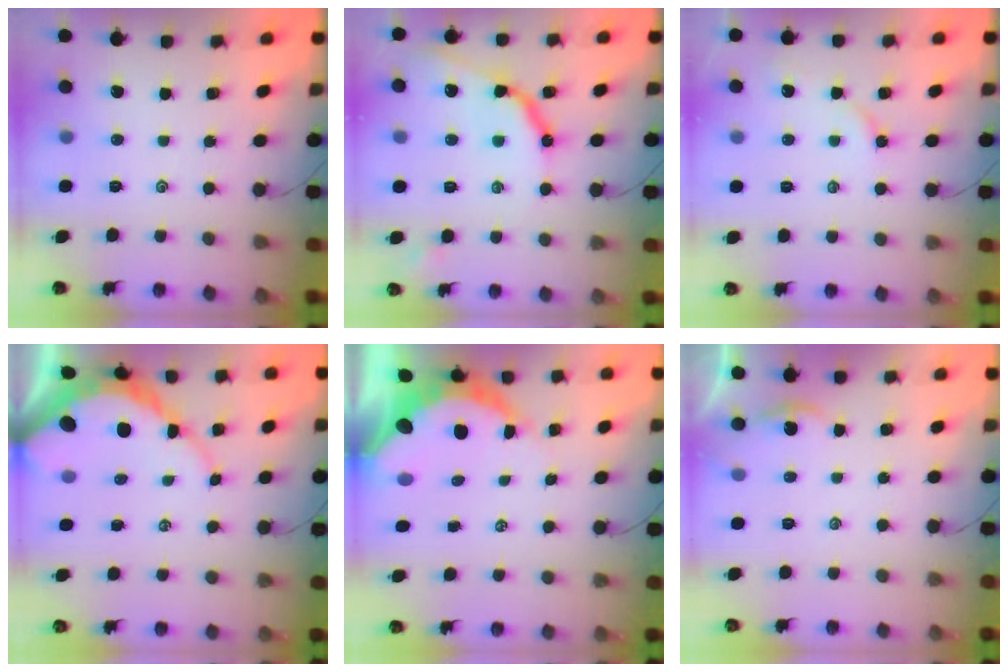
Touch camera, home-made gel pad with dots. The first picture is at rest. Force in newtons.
{"total": 12.4, "press": 12.4, "slide": 0.9}
{"total": 4.1, "press": 4.0, "slide": 0.5}
{"total": 10.7, "press": 10.6, "slide": 0.9}
{"total": 13.4, "press": 13.3, "slide": 1.4}
{"total": 1.2, "press": 1.2, "slide": 0.1}